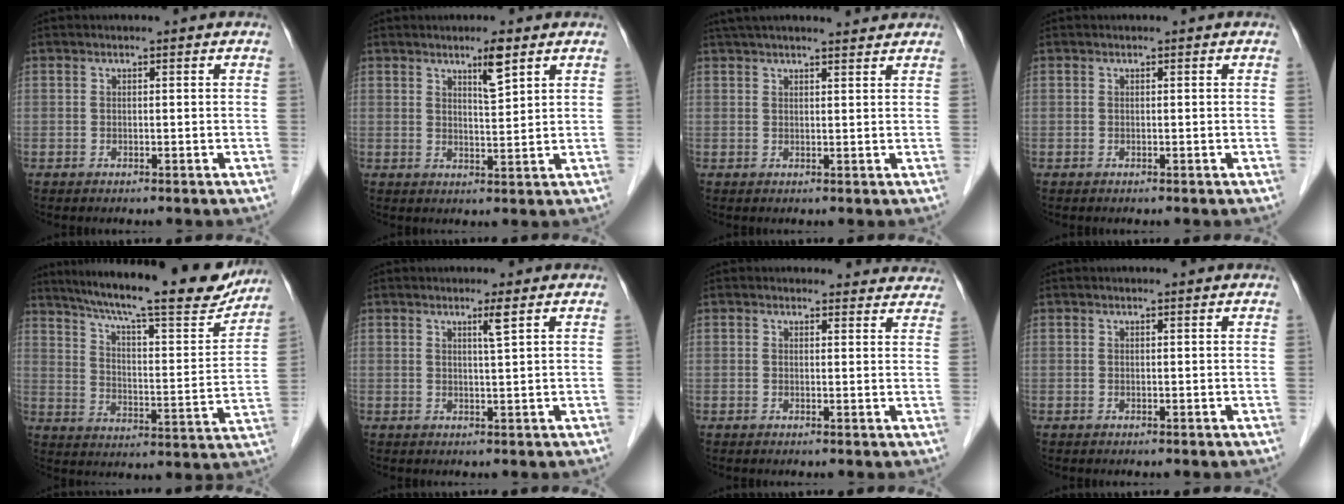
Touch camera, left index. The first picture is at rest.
{"total": 3.7, "force": [2.4, 0.2, 2.8], "torque": [-0.052, -0.003, 0.042]}
{"total": 12.1, "force": [10.9, 1.4, 5.0], "torque": [-0.079, 0.032, 0.155]}
{"total": 0.0}
{"total": 23.2, "force": [19.8, 3.2, 11.6], "torque": [-0.187, -0.019, 0.272]}
{"total": 1.8, "force": [0.9, -0.6, 1.4], "torque": [-0.029, -0.009, 0.019]}
{"total": 7.5, "force": [7.1, 2.4, 0.2], "torque": [0.035, -0.002, 0.049]}
{"total": 0.7, "force": [0.6, 0.0, 0.4], "torque": [-0.005, 0.006, 0.010]}